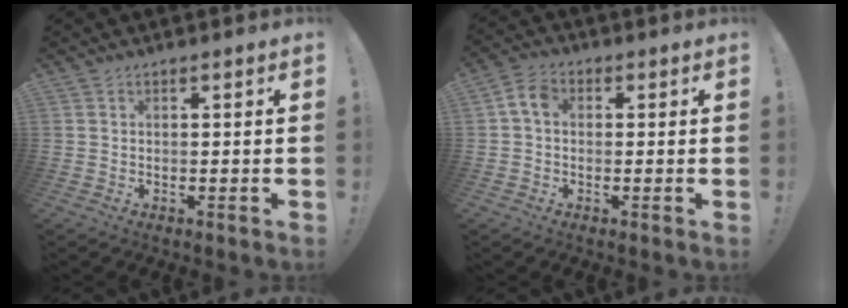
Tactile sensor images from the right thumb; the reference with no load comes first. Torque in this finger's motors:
{"motor_torque": [0.54, 0.45, 0.50, -0.17, -0.01]}